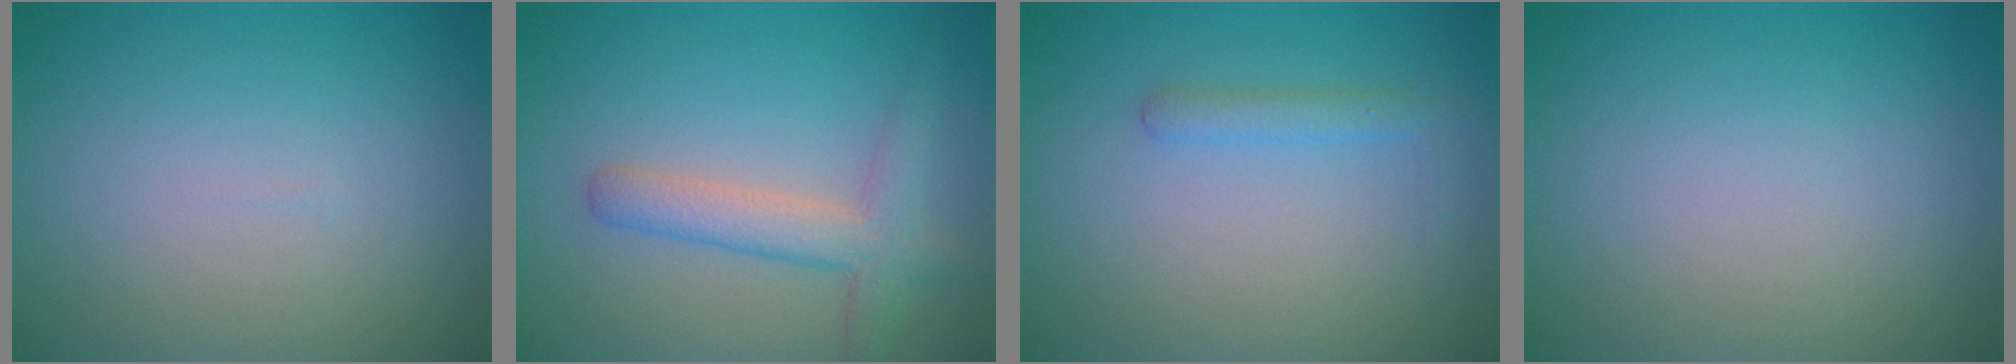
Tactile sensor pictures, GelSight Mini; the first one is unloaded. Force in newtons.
{"total": 3.4, "press": 3.4, "slide": 0.1}
{"total": 1.6, "press": 1.6, "slide": 0.1}
{"total": 0.0}